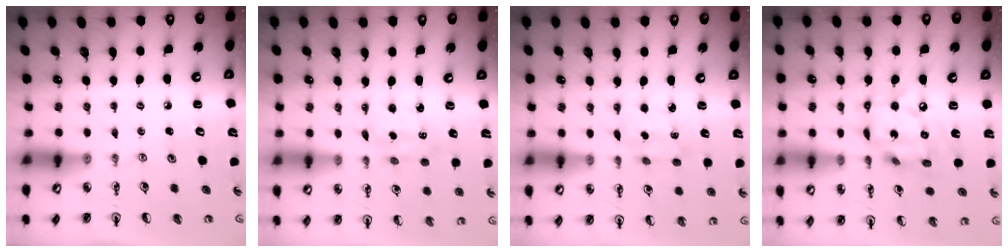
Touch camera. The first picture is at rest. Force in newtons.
{"total": 2.3, "press": 2.3, "slide": 0.4}
{"total": 2.8, "press": 2.7, "slide": 0.7}
{"total": 14.1, "press": 14.0, "slide": 1.1}